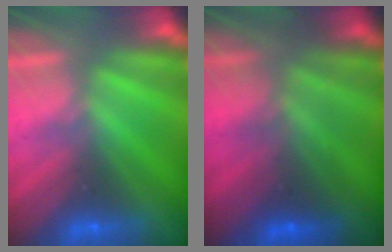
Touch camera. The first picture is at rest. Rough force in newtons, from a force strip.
{"total": 7.1}